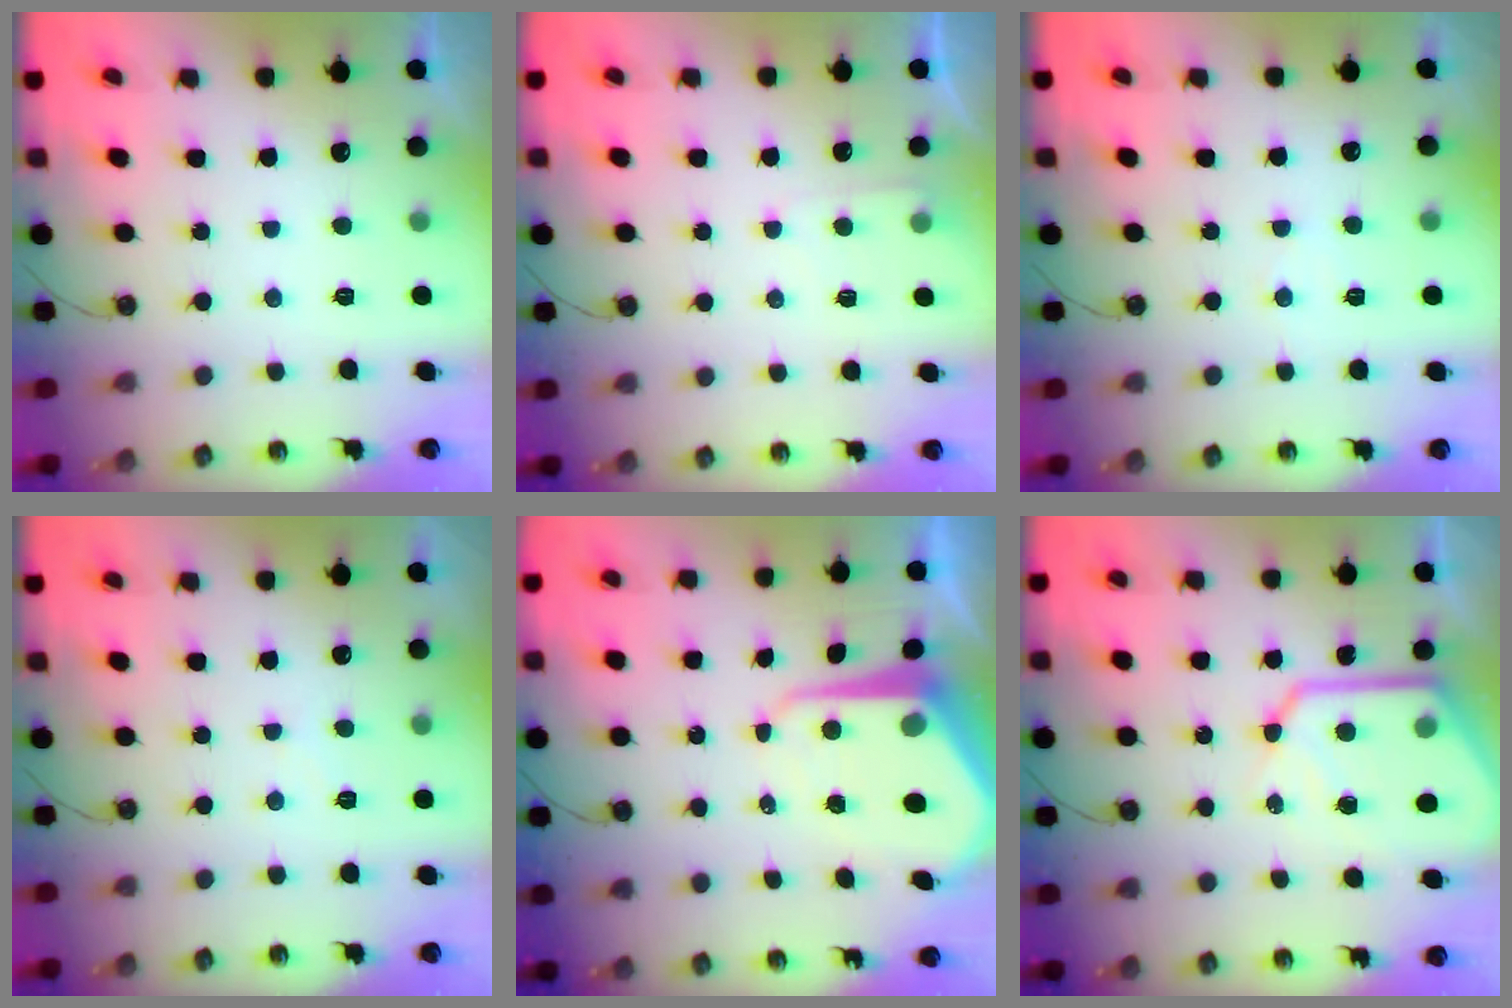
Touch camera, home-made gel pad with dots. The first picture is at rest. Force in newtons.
{"total": 4.1, "press": 4.1, "slide": 0.4}
{"total": 3.8, "press": 3.7, "slide": 0.5}
{"total": 3.6, "press": 3.5, "slide": 0.6}
{"total": 10.8, "press": 10.7, "slide": 1.0}
{"total": 15.7, "press": 15.7, "slide": 1.5}